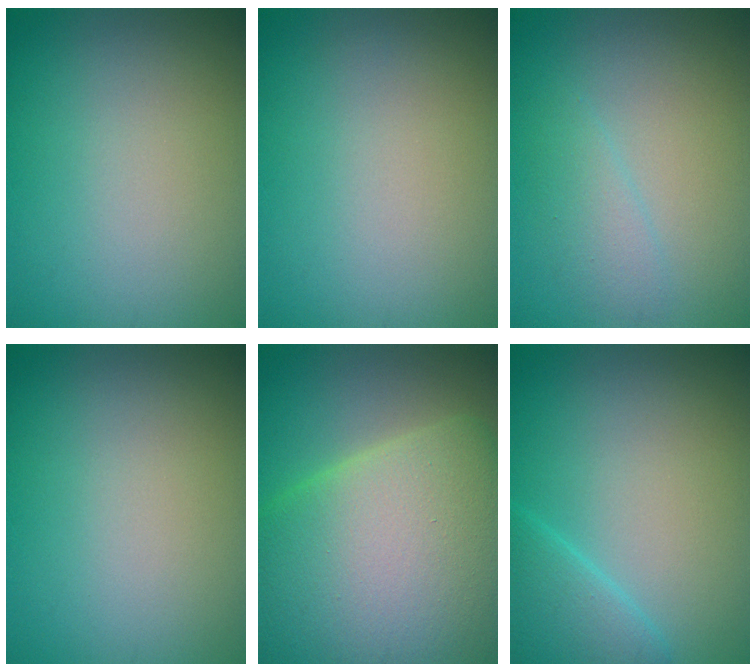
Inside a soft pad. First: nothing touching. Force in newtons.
{"total": 0.0}
{"total": 1.6, "press": 1.6, "slide": 0.1}
{"total": 0.0}
{"total": 17.0, "press": 17.0, "slide": 0.7}
{"total": 3.0, "press": 3.0, "slide": 0.2}